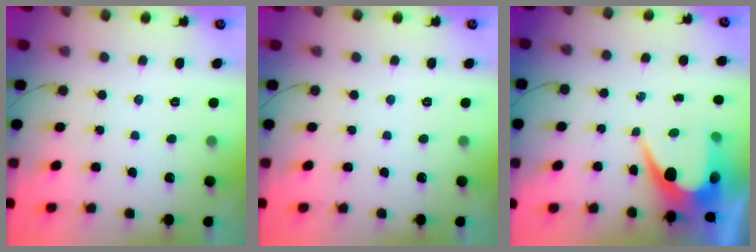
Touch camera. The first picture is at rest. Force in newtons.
{"total": 0.0}
{"total": 8.2, "press": 8.1, "slide": 0.5}